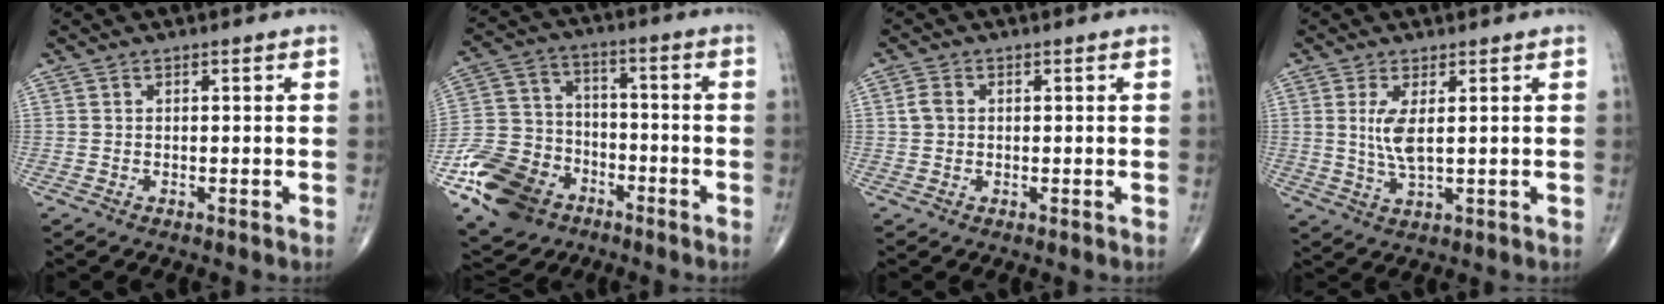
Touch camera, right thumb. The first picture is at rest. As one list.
[{"total": 16.5, "force": [-8.7, 11.9, 7.4], "torque": [-0.128, 0.048, -0.161]}, {"total": 2.3, "force": [0.3, 1.8, 1.4], "torque": [-0.025, 0.007, 0.004]}, {"total": 5.0, "force": [1.0, 1.4, 4.7], "torque": [-0.107, -0.015, 0.027]}]